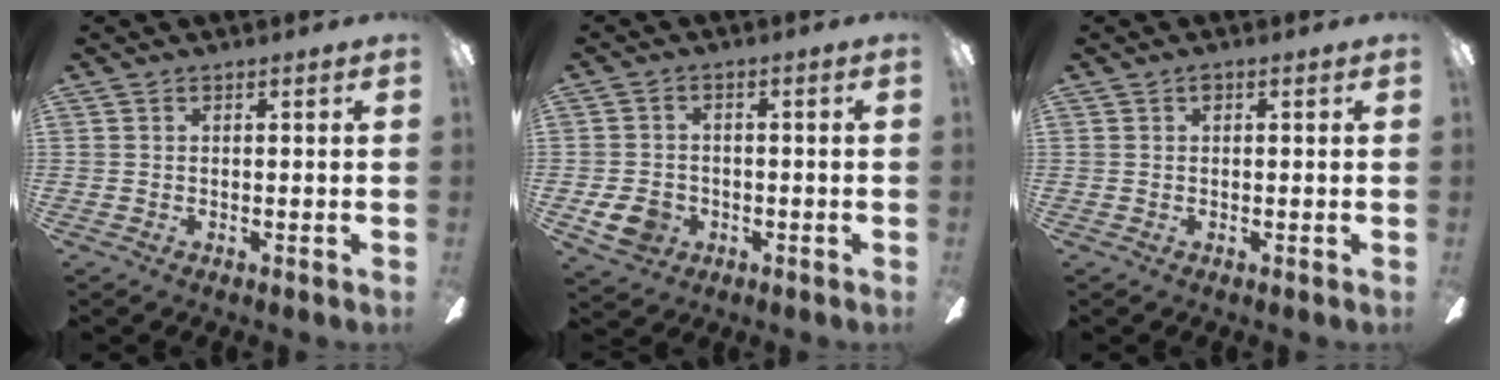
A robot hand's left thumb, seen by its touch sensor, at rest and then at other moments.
{"total": 6.7, "force": [-2.2, 5.4, 3.3], "torque": [-0.072, 0.014, -0.041]}
{"total": 0.9, "force": [0.4, 0.6, 0.5], "torque": [-0.003, 0.000, 0.005]}